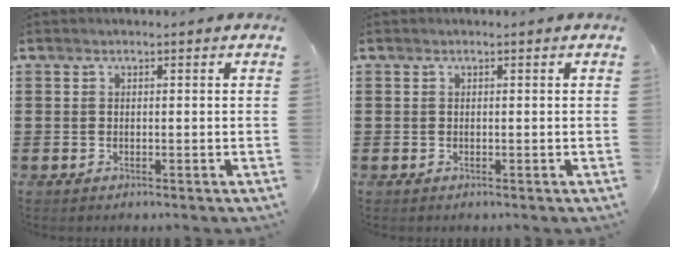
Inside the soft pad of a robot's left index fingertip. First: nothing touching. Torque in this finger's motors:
{"motor_torque": [0.00, 0.00, 0.00, 0.01]}